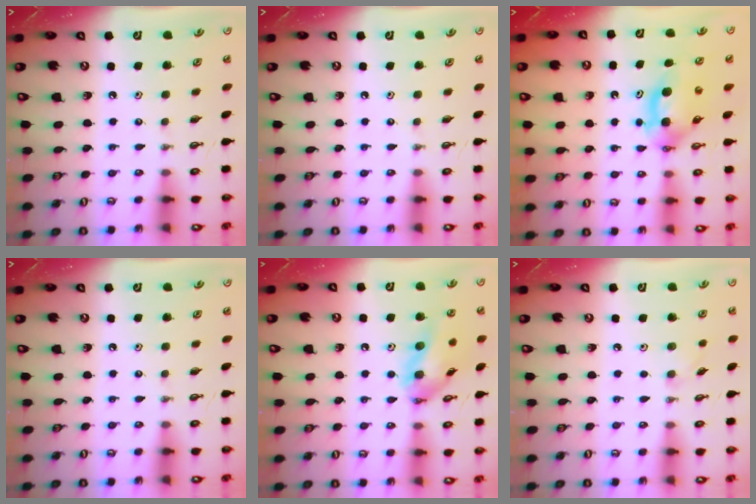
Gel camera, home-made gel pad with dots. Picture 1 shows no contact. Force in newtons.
{"total": 0.0}
{"total": 5.7, "press": 5.5, "slide": 1.8}
{"total": 0.0}
{"total": 14.1, "press": 13.6, "slide": 3.8}
{"total": 4.2, "press": 4.1, "slide": 1.0}